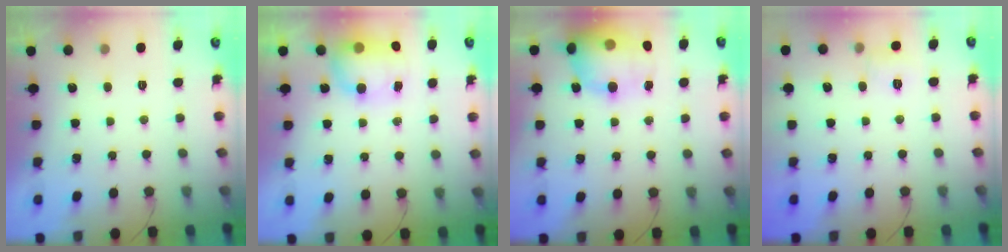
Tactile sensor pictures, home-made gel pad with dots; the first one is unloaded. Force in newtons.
{"total": 8.2, "press": 8.1, "slide": 1.3}
{"total": 17.5, "press": 17.1, "slide": 3.4}
{"total": 5.3, "press": 5.1, "slide": 1.5}